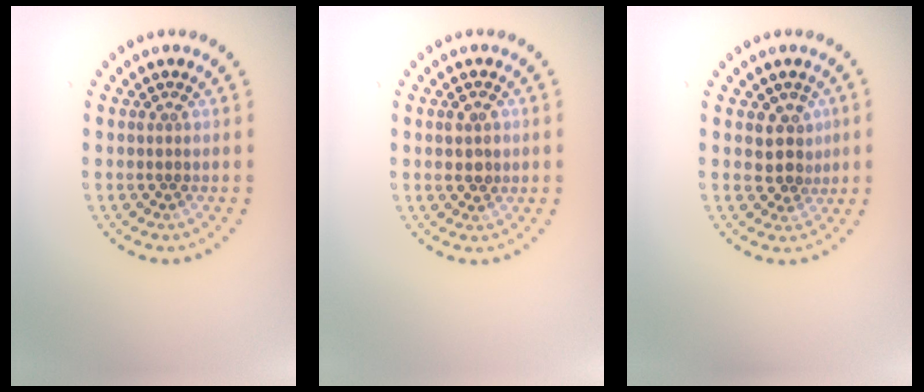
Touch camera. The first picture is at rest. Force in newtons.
{"total": 1.7, "press": 1.7, "slide": 0.1}
{"total": 2.6, "press": 2.2, "slide": 1.4}